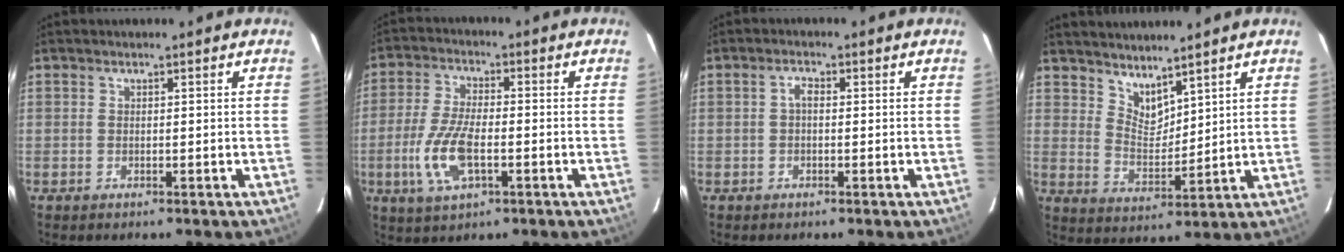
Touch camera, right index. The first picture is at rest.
{"total": 10.0, "force": [-2.9, 4.0, 8.7], "torque": [-0.188, -0.005, -0.055]}
{"total": 1.6, "force": [-0.1, 0.8, 1.3], "torque": [-0.027, 0.009, -0.004]}
{"total": 6.1, "force": [5.2, 2.2, 2.3], "torque": [-0.033, -0.005, 0.101]}